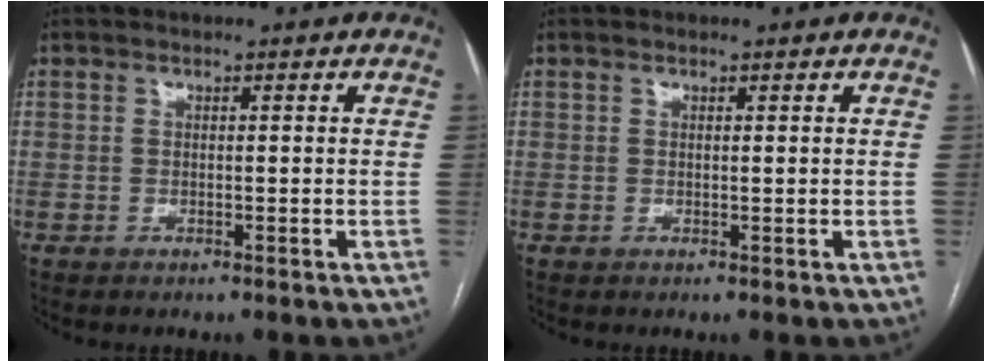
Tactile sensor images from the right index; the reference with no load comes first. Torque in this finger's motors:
{"motor_torque": [0.02, -0.13, 0.05, 0.02]}